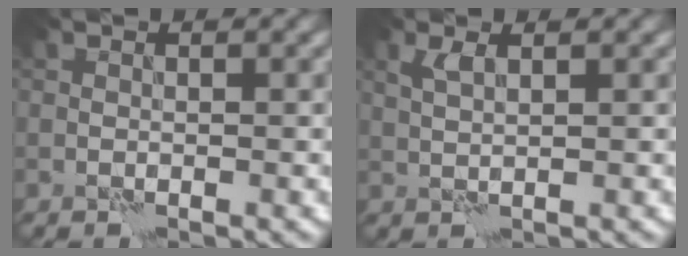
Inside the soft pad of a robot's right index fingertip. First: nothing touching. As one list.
[{"total": 1.6, "force": [0.9, 0.3, 1.3], "torque": [-0.034, 0.003, 0.018]}]